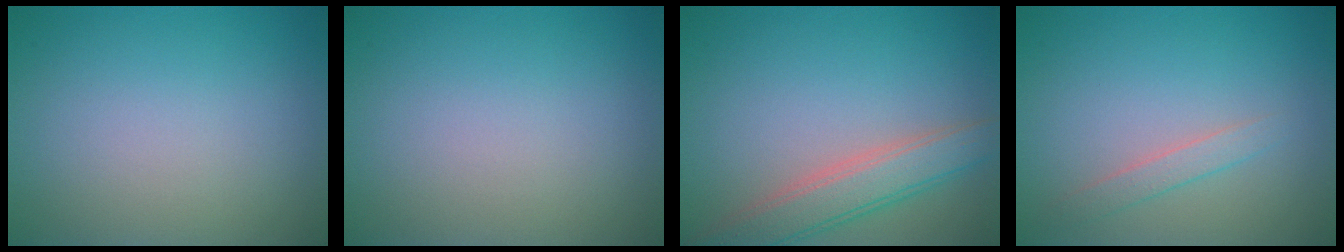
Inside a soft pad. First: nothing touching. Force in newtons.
{"total": 0.0}
{"total": 4.2, "press": 4.2, "slide": 0.3}
{"total": 1.5, "press": 1.5, "slide": 0.1}